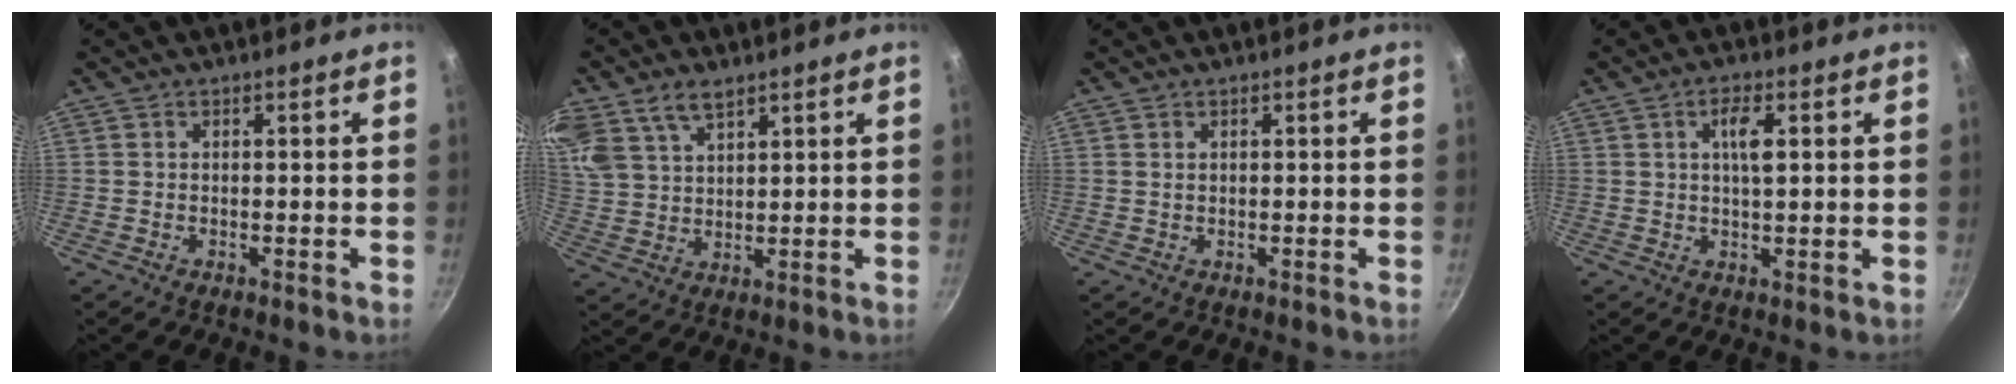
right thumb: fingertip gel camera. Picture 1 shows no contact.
{"total": 12.4, "force": [7.6, 7.3, 6.6], "torque": [-0.145, 0.009, 0.159]}
{"total": 0.6, "force": [0.3, 0.3, 0.4], "torque": [-0.009, 0.001, 0.005]}
{"total": 2.6, "force": [0.8, 0.8, 2.3], "torque": [-0.037, -0.004, 0.013]}